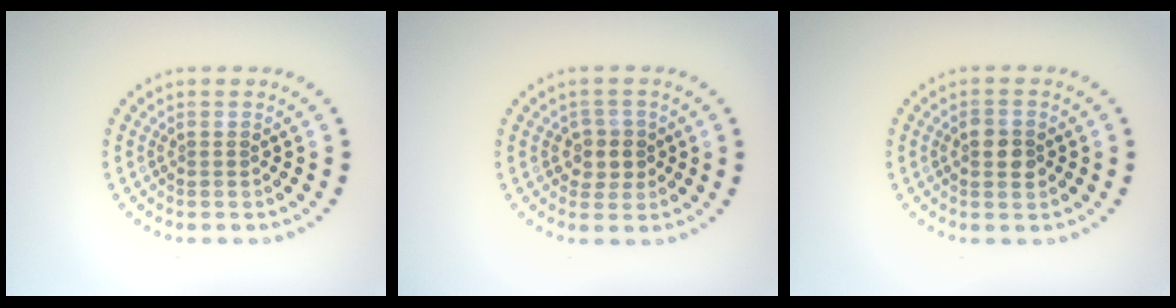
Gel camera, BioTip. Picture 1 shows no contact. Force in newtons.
{"total": 2.1, "press": 1.9, "slide": 0.8}
{"total": 2.5, "press": 2.5, "slide": 0.1}